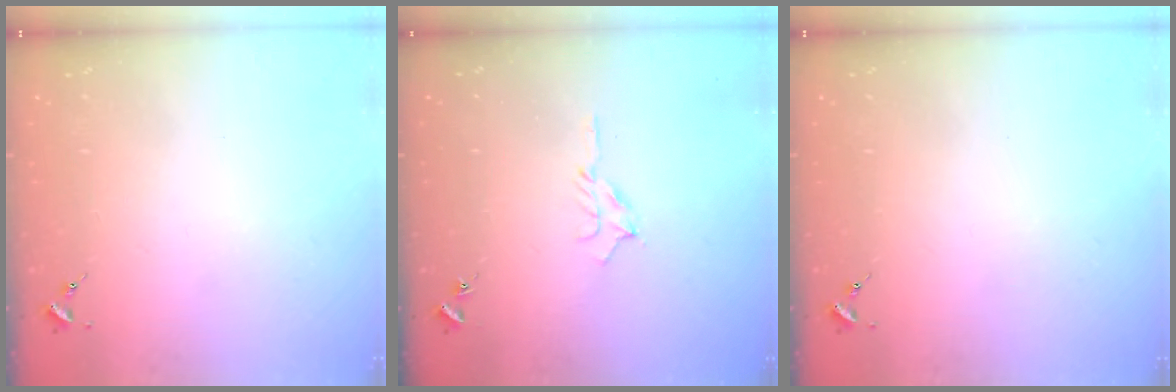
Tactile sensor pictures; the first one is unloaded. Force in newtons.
{"total": 6.3, "press": 6.3, "slide": 0.7}
{"total": 0.0}